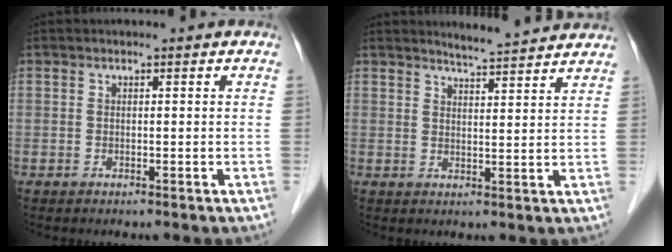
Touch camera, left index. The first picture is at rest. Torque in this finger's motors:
{"motor_torque": [-0.25, -0.90, 0.08, 0.03]}